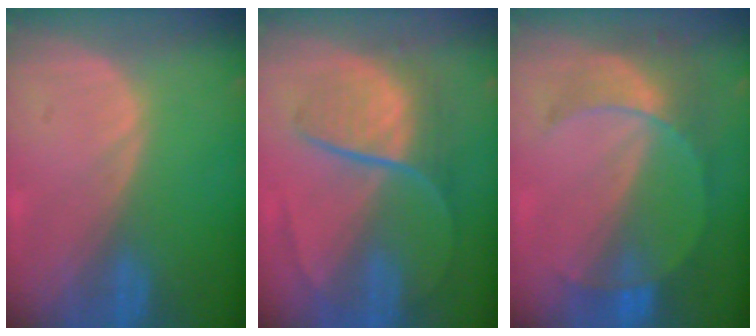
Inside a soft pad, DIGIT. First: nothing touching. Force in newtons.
{"total": 9.0, "press": 7.5, "slide": 5.0}
{"total": 7.6, "press": 6.7, "slide": 3.6}